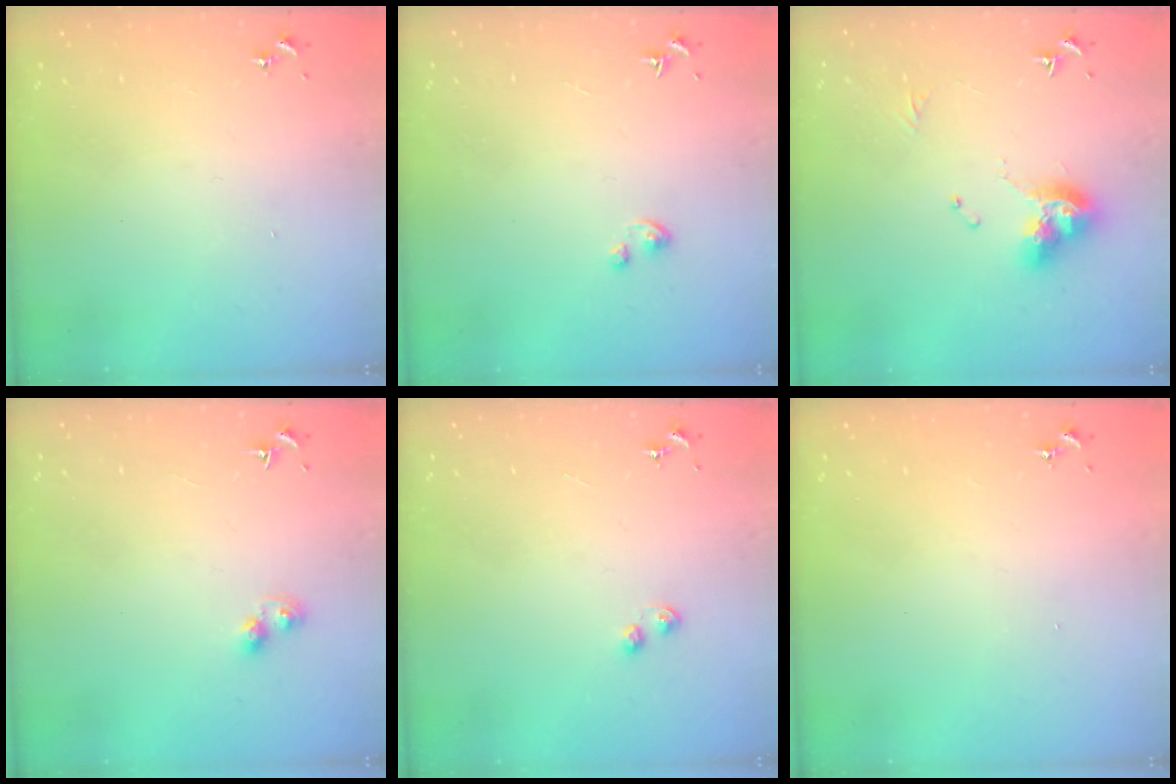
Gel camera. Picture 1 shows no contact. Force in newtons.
{"total": 1.8, "press": 1.8, "slide": 0.1}
{"total": 11.9, "press": 11.9, "slide": 1.3}
{"total": 4.7, "press": 4.7, "slide": 0.4}
{"total": 3.0, "press": 2.9, "slide": 0.6}
{"total": 0.0}